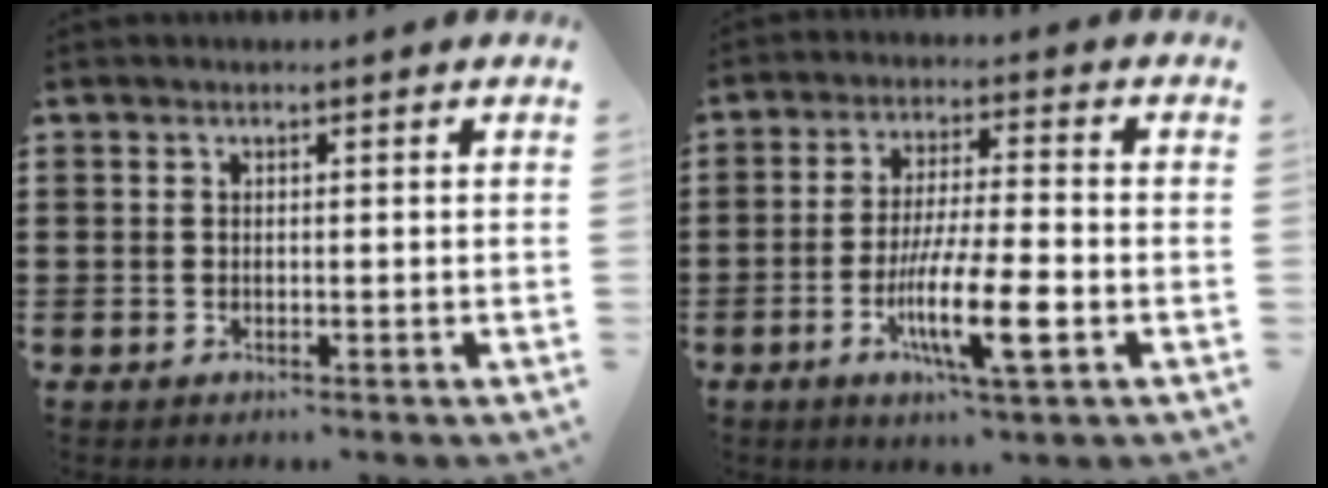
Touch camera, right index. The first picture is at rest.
{"total": 10.5, "force": [-3.7, 1.8, 9.7], "torque": [-0.188, -0.012, -0.068]}